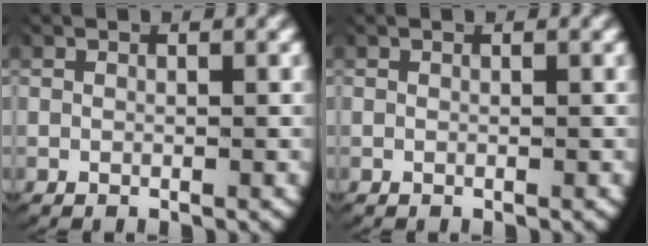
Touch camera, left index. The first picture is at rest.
{"total": 0.0}